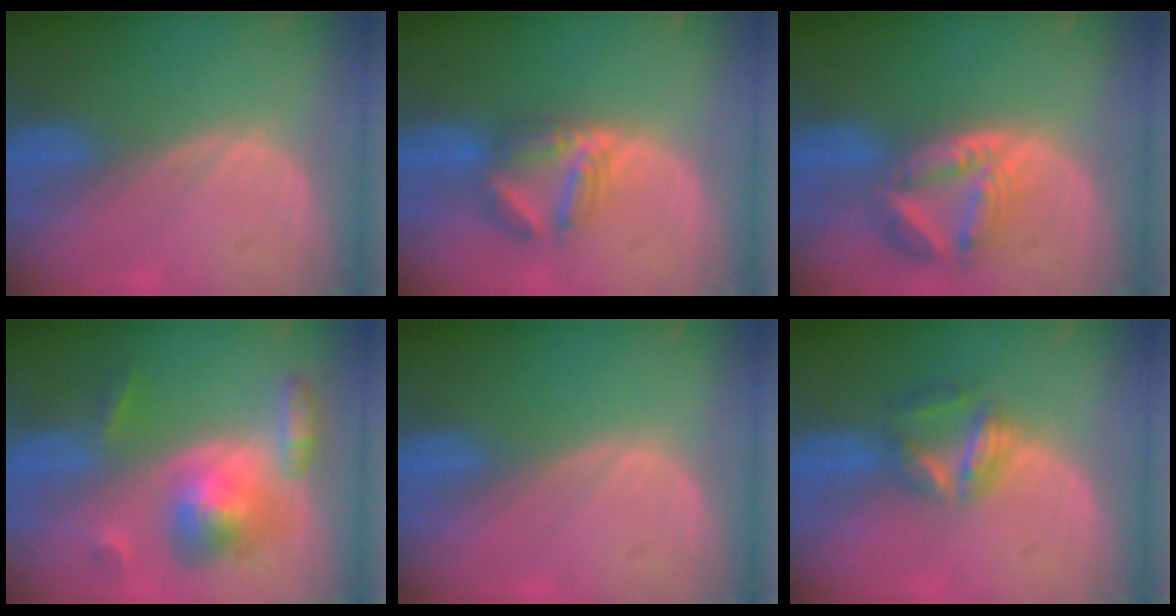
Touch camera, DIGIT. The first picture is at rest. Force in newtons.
{"total": 5.9, "press": 5.8, "slide": 0.9}
{"total": 8.0, "press": 7.1, "slide": 3.8}
{"total": 7.9, "press": 7.9, "slide": 0.6}
{"total": 0.0}
{"total": 5.7, "press": 5.4, "slide": 2.0}